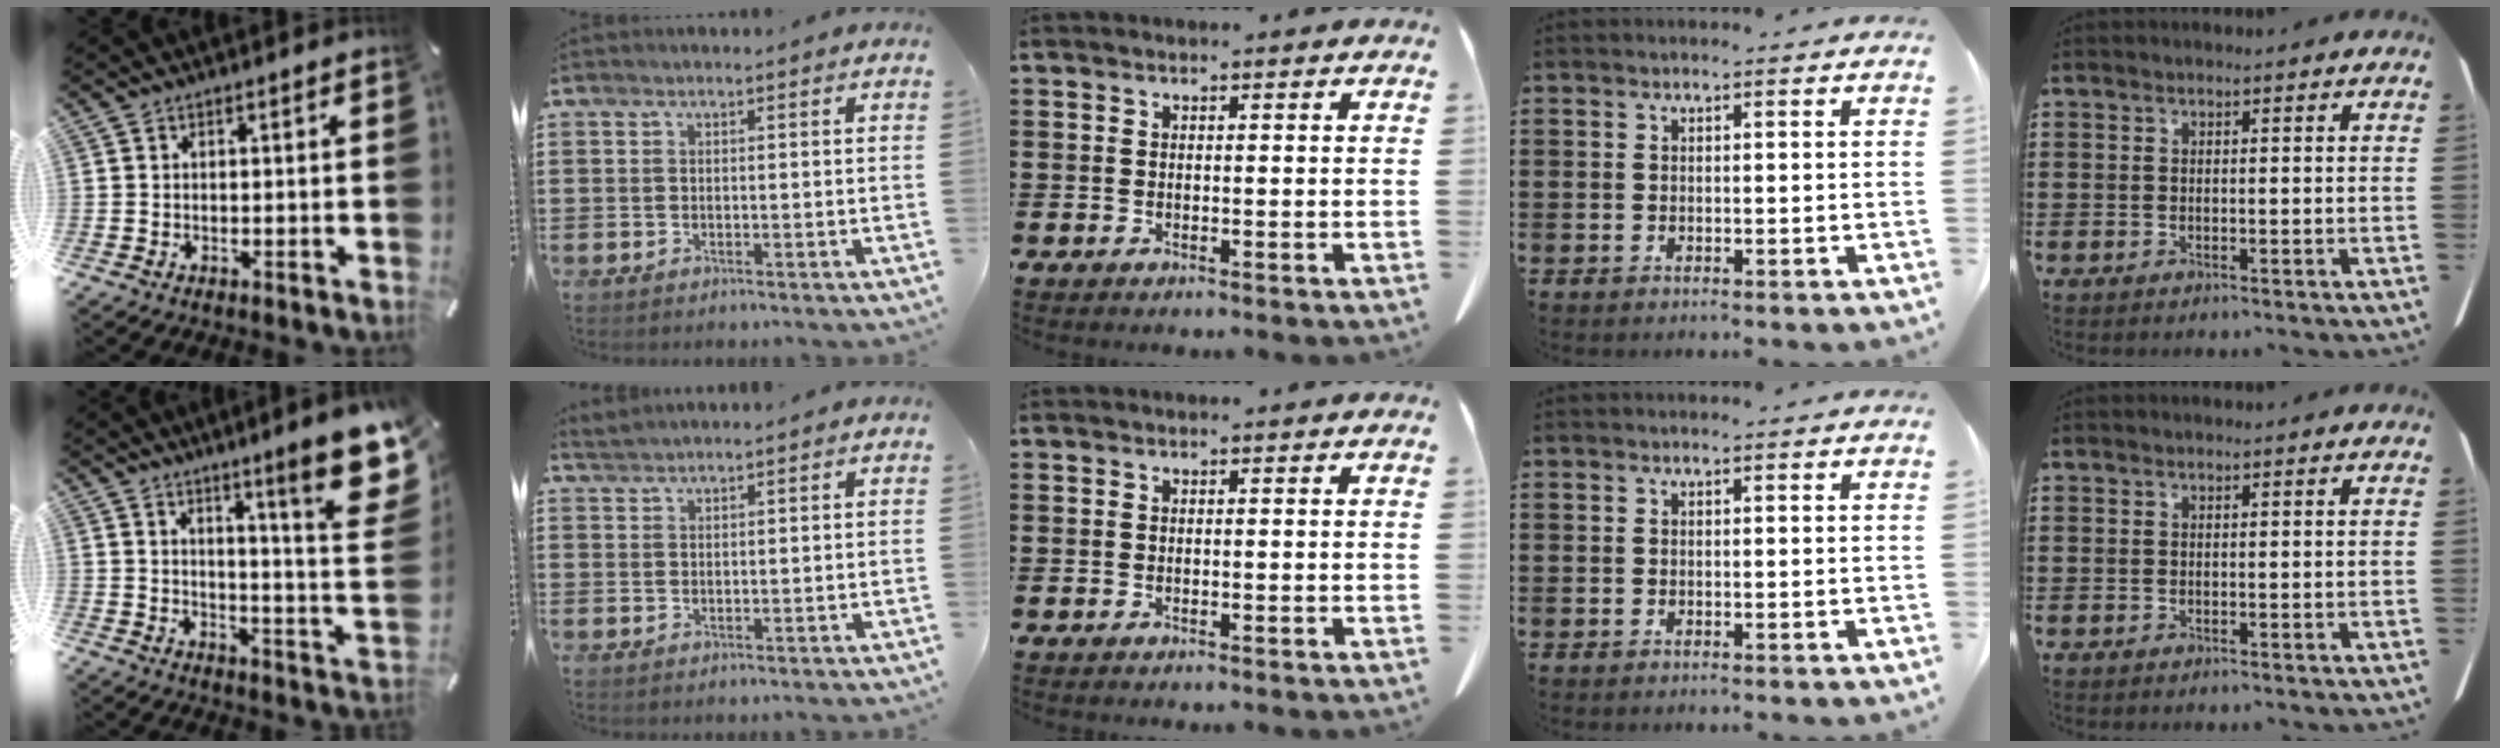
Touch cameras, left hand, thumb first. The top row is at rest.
{"thumb": {"total": 14.7, "force": [8.5, 1.9, 11.9], "torque": [-0.167, -0.070, 0.130]}, "index": {"total": 1.6, "force": [1.6, -0.2, 0.1], "torque": [-0.005, 0.002, 0.032]}}